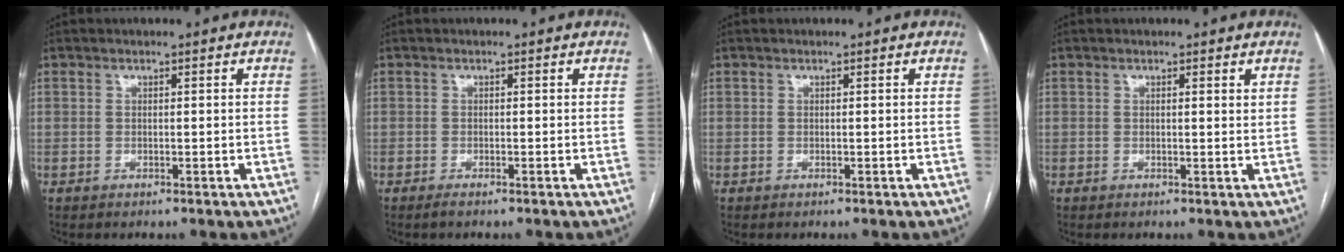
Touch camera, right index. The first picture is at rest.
{"total": 0.9, "force": [-0.7, -0.1, 0.6], "torque": [-0.010, -0.002, -0.013]}
{"total": 0.0}
{"total": 0.8, "force": [0.5, 0.1, 0.6], "torque": [-0.008, -0.002, 0.004]}